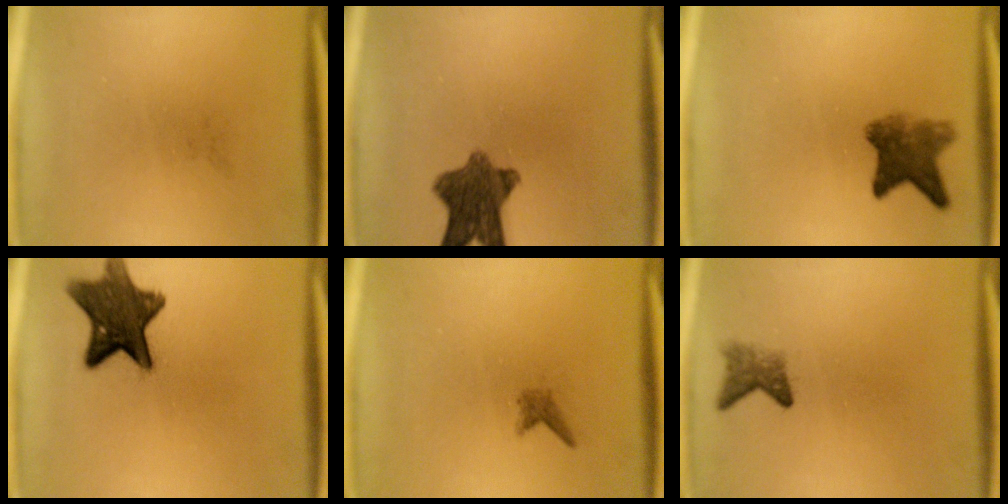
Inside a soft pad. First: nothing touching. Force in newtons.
{"total": 9.3}
{"total": 5.8}
{"total": 11.7}
{"total": 1.0}
{"total": 2.4}